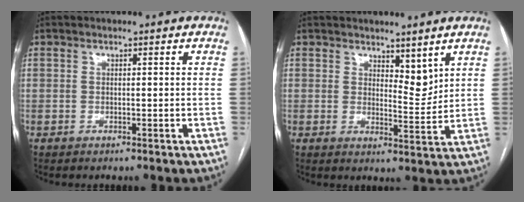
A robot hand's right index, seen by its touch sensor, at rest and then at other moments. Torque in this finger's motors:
{"motor_torque": [-0.31, 0.13, 0.08, 0.00]}